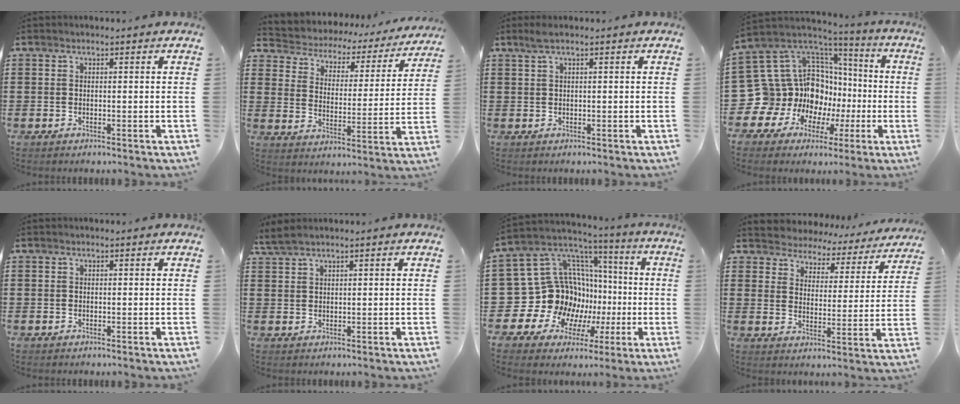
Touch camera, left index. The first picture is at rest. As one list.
[{"total": 2.6, "force": [2.4, 1.0, -0.1], "torque": [-0.021, -0.025, 0.029]}, {"total": 1.4, "force": [0.6, 0.0, 1.3], "torque": [-0.025, 0.000, 0.012]}, {"total": 16.3, "force": [-2.5, 15.2, 5.3], "torque": [-0.157, -0.038, -0.003]}, {"total": 0.0}, {"total": 2.2, "force": [1.7, 0.1, 1.3], "torque": [-0.030, 0.000, 0.033]}, {"total": 18.0, "force": [-2.2, 16.2, 7.4], "torque": [-0.184, -0.038, 0.010]}, {"total": 3.7, "force": [3.6, 0.4, -0.8], "torque": [-0.012, -0.031, 0.055]}]